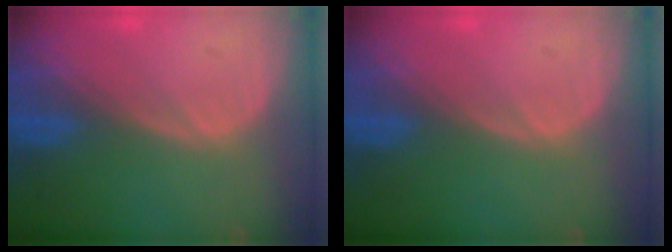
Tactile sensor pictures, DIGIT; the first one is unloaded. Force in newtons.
{"total": 0.0}